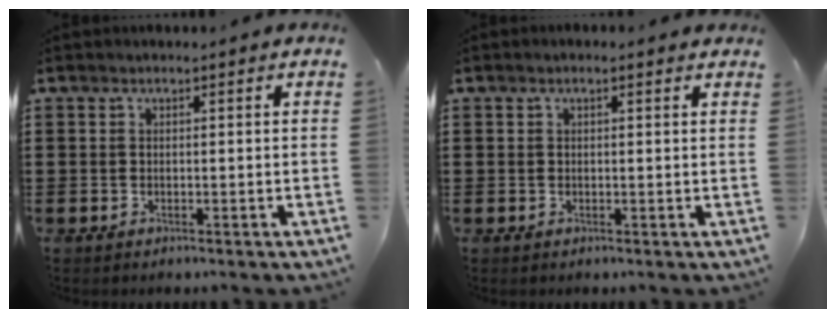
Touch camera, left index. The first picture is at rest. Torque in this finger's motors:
{"motor_torque": [2.15, 0.01, 0.25, 0.04]}